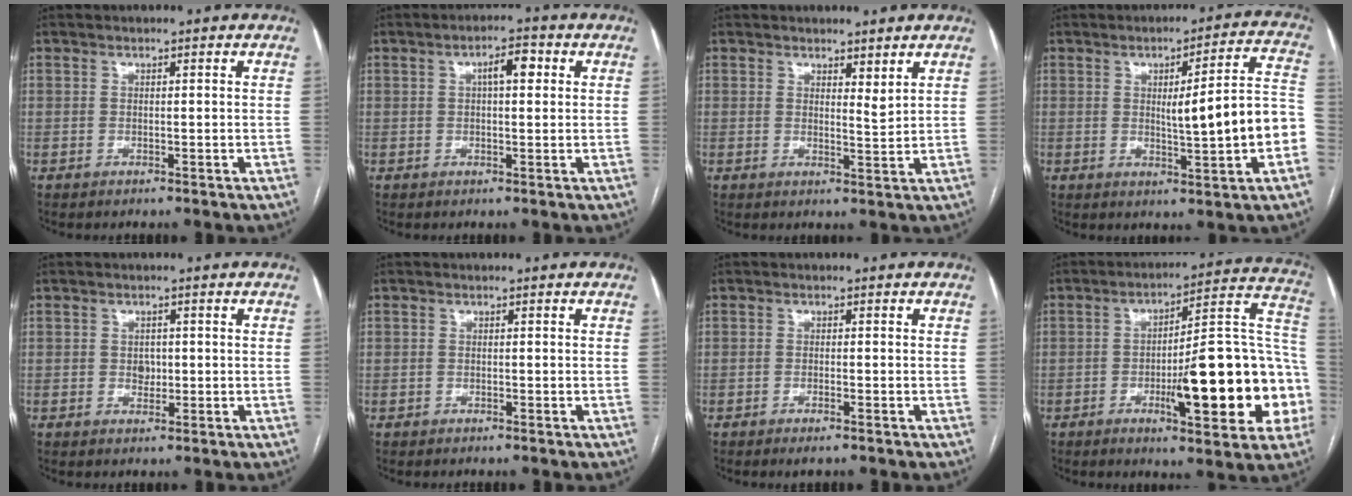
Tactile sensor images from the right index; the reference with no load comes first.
{"total": 3.9, "force": [1.1, 1.2, 3.6], "torque": [-0.061, 0.015, 0.015]}
{"total": 2.3, "force": [1.8, 0.4, 1.4], "torque": [-0.025, -0.012, 0.034]}
{"total": 12.0, "force": [-1.5, 0.7, 11.9], "torque": [-0.153, 0.020, -0.015]}
{"total": 1.9, "force": [0.0, 1.5, 1.2], "torque": [-0.016, 0.002, 0.002]}
{"total": 0.6, "force": [-0.3, 0.5, -0.1], "torque": [-0.003, 0.005, -0.009]}
{"total": 1.8, "force": [-1.2, 0.2, 1.4], "torque": [-0.024, -0.003, -0.018]}
{"total": 21.9, "force": [-5.2, 4.4, 20.8], "torque": [-0.226, 0.031, -0.063]}